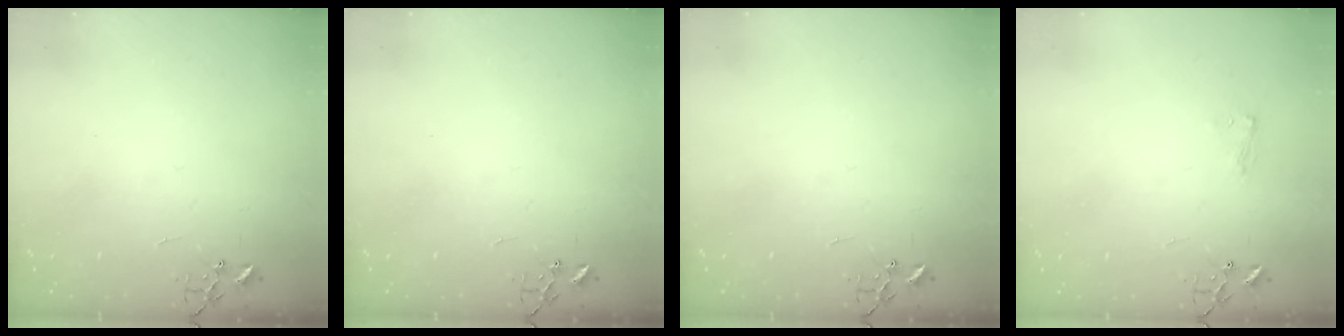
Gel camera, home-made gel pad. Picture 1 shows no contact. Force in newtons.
{"total": 0.0}
{"total": 0.0}
{"total": 5.7, "press": 5.7, "slide": 0.7}